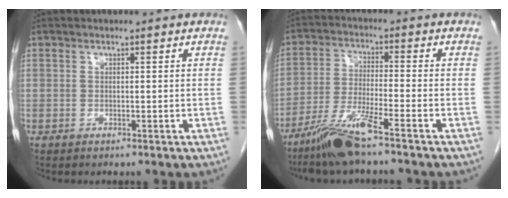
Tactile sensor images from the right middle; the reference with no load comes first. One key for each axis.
{"total": 8.5, "fx": -6.3, "fy": -0.4, "fz": 5.7, "tx": -0.119, "ty": -0.028, "tz": -0.123}